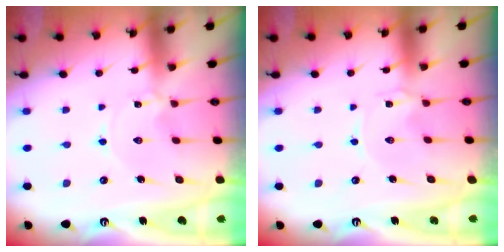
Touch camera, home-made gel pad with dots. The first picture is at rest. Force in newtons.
{"total": 0.0}